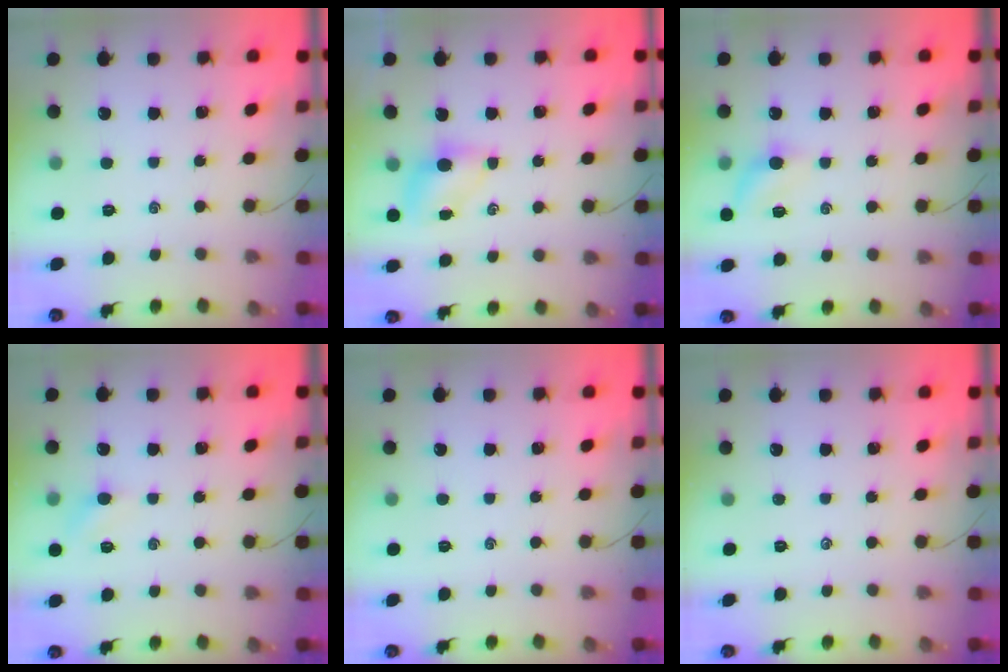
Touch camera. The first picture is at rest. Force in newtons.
{"total": 4.6, "press": 4.6, "slide": 0.6}
{"total": 6.4, "press": 6.2, "slide": 1.6}
{"total": 4.6, "press": 4.3, "slide": 1.4}
{"total": 0.0}
{"total": 0.0}